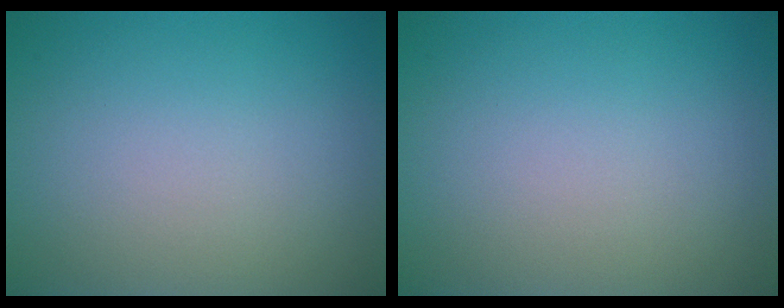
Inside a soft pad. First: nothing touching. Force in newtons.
{"total": 0.0}